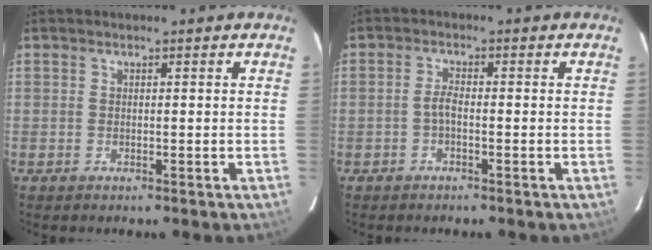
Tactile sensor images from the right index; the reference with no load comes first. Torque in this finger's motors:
{"motor_torque": [0.24, -0.03, 0.20, 0.05]}